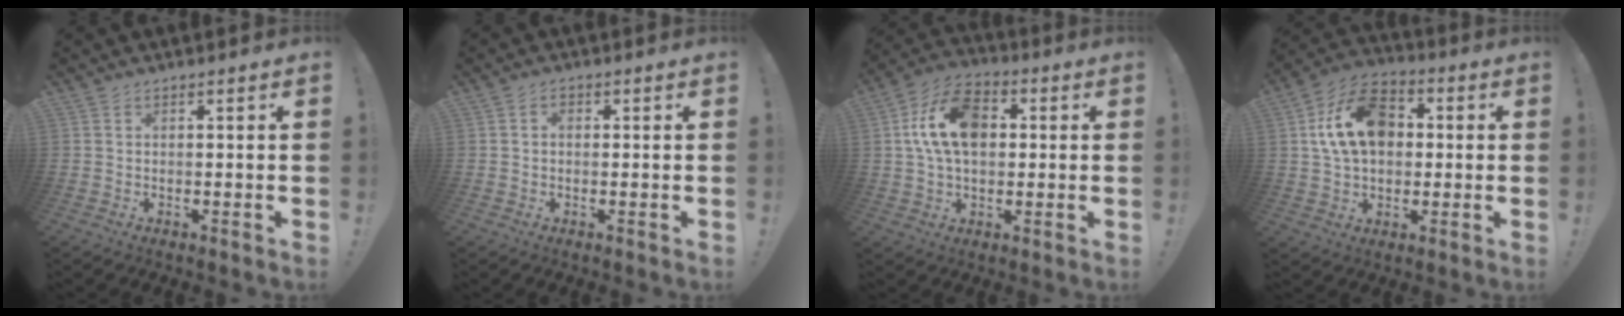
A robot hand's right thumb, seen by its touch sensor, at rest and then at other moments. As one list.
[{"total": 1.5, "force": [-0.3, 1.2, 0.9], "torque": [-0.010, 0.003, -0.009]}, {"total": 15.8, "force": [3.1, 11.0, 10.9], "torque": [-0.178, 0.004, 0.059]}, {"total": 17.3, "force": [3.7, 12.2, 11.6], "torque": [-0.190, 0.005, 0.073]}]